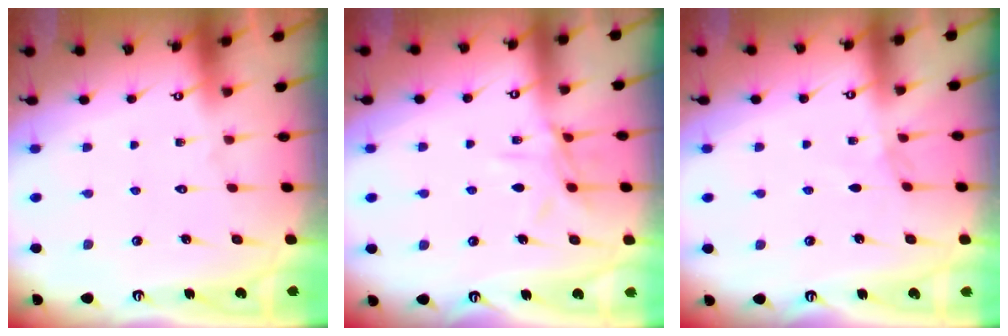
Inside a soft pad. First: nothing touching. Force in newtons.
{"total": 8.2, "press": 8.1, "slide": 0.7}
{"total": 2.4, "press": 2.3, "slide": 0.4}